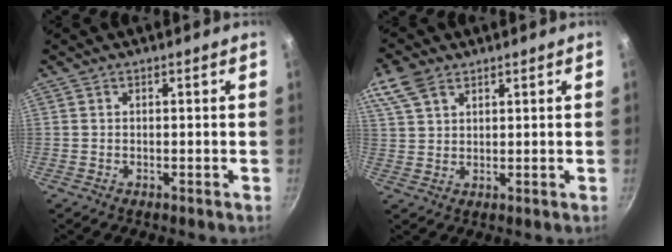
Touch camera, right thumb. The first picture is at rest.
{"total": 6.7, "force": [4.0, 3.9, 3.6], "torque": [-0.070, 0.004, 0.079]}